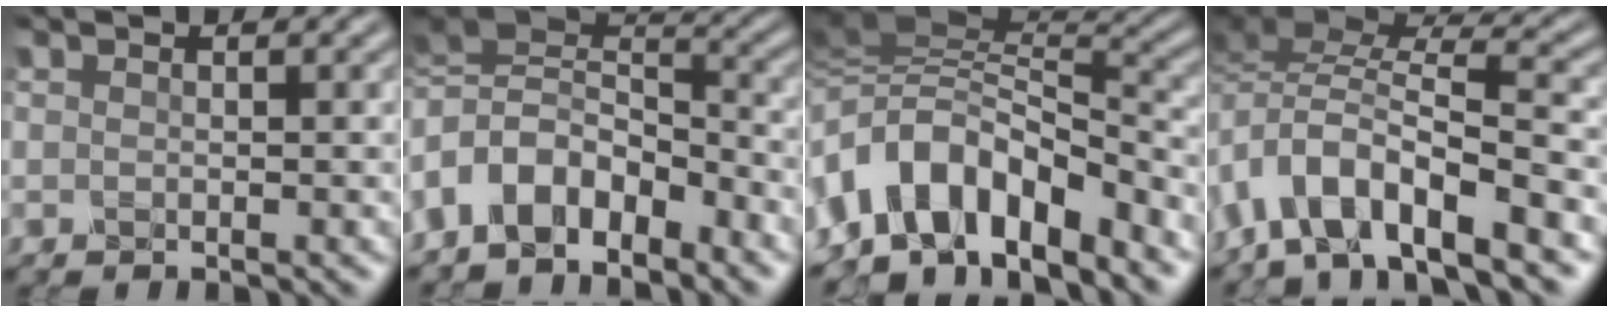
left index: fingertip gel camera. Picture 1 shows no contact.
{"total": 8.4, "force": [-3.8, 5.1, 5.4], "torque": [-0.095, 0.006, -0.082]}
{"total": 10.0, "force": [-4.2, 5.3, 7.4], "torque": [-0.117, 0.022, -0.087]}
{"total": 9.7, "force": [-5.9, 3.7, 6.7], "torque": [-0.116, 0.012, -0.121]}